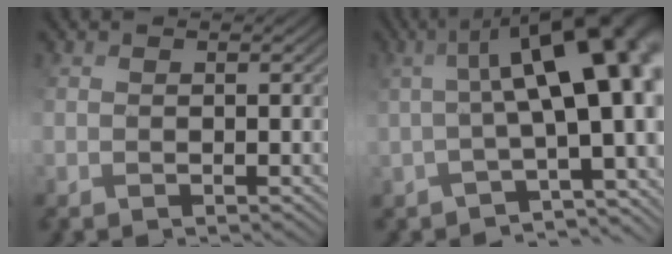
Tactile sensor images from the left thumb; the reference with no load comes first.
{"total": 11.6, "force": [0.1, 3.6, 11.0], "torque": [-0.129, 0.030, 0.015]}